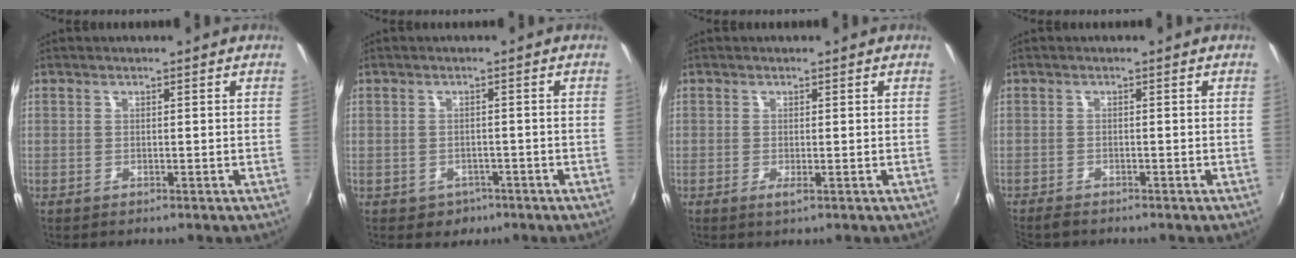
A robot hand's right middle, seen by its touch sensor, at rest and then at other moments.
{"total": 3.6, "force": [-1.8, 2.9, 0.9], "torque": [-0.027, -0.002, -0.019]}
{"total": 1.1, "force": [-0.3, 0.0, 1.0], "torque": [-0.020, -0.005, -0.007]}
{"total": 2.4, "force": [-2.2, 0.5, 0.7], "torque": [-0.023, -0.013, -0.043]}